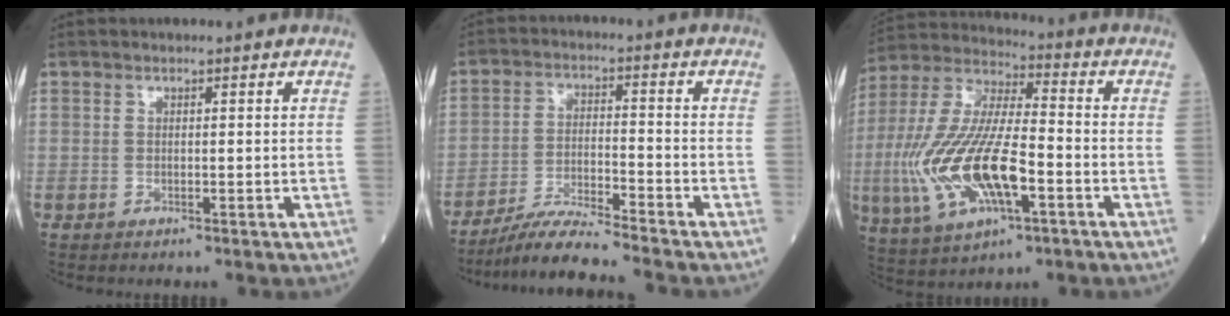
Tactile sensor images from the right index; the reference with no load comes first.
{"total": 8.3, "force": [-7.6, -1.4, 3.0], "torque": [-0.059, -0.019, -0.140]}
{"total": 18.4, "force": [-4.8, 5.5, 16.9], "torque": [-0.373, -0.008, -0.083]}